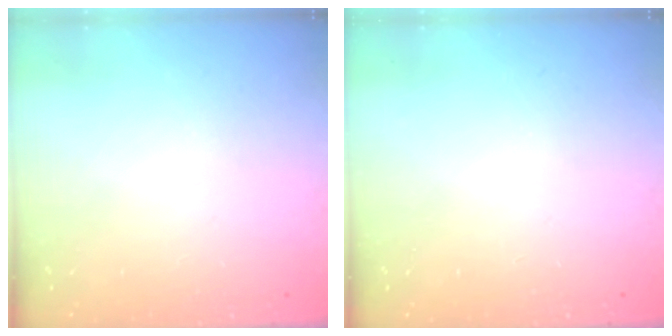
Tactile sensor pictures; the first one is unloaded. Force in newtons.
{"total": 0.0}